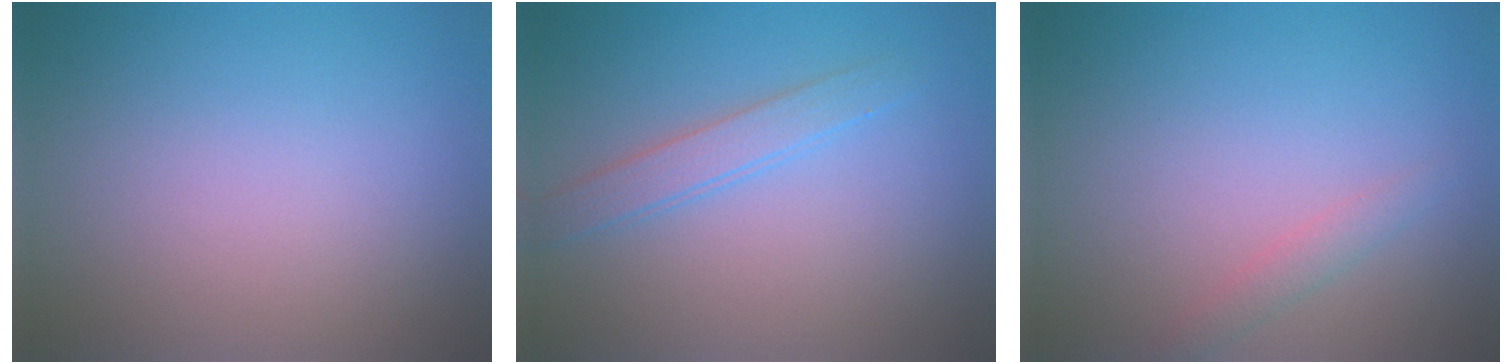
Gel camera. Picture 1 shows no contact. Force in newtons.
{"total": 1.7, "press": 1.7, "slide": 0.1}
{"total": 1.3, "press": 1.3, "slide": 0.1}